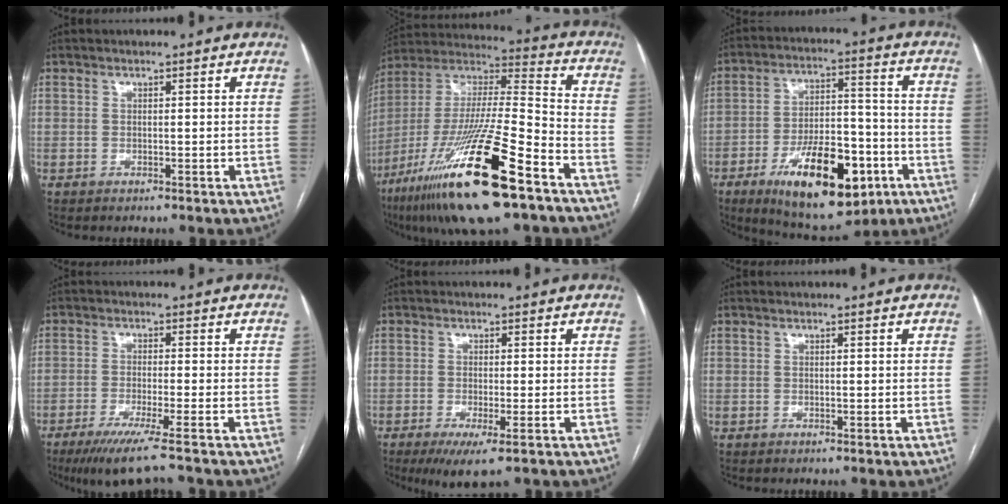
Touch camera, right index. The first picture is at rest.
{"total": 26.0, "force": [-14.4, 3.1, 21.5], "torque": [-0.416, -0.048, -0.260]}
{"total": 18.1, "force": [-8.3, 7.2, 14.4], "torque": [-0.236, 0.005, -0.122]}
{"total": 8.1, "force": [-6.0, -0.8, 5.4], "torque": [-0.086, -0.023, -0.102]}
{"total": 5.2, "force": [-3.0, 0.5, 4.3], "torque": [-0.071, -0.015, -0.048]}
{"total": 0.0}